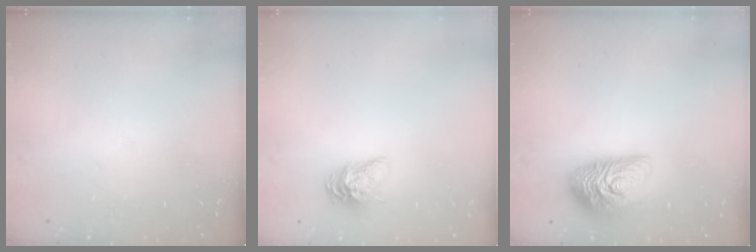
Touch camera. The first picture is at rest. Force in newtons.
{"total": 8.6, "press": 8.6, "slide": 0.4}
{"total": 12.8, "press": 12.8, "slide": 0.9}